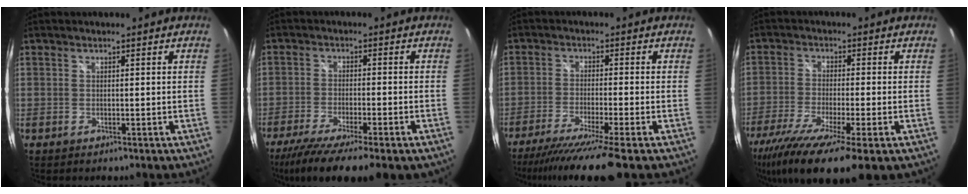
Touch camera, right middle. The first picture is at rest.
{"total": 13.0, "force": [-9.8, 1.3, 8.5], "torque": [-0.168, -0.049, -0.159]}
{"total": 12.4, "force": [-10.1, -1.5, 7.0], "torque": [-0.139, -0.038, -0.166]}
{"total": 15.5, "force": [-9.5, 2.2, 12.0], "torque": [-0.235, -0.065, -0.165]}